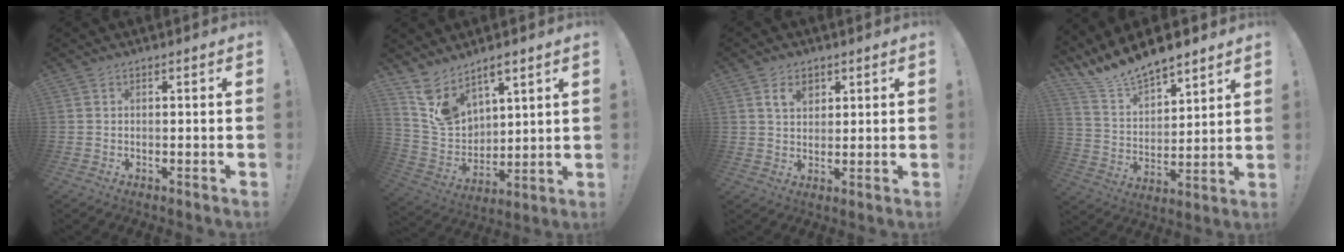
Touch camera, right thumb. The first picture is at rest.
{"total": 11.1, "force": [8.7, 5.9, 3.4], "torque": [-0.081, -0.065, 0.173]}
{"total": 5.5, "force": [2.7, 3.7, 3.0], "torque": [-0.037, -0.005, 0.046]}
{"total": 12.1, "force": [11.5, 2.5, 2.7], "torque": [-0.082, -0.096, 0.210]}